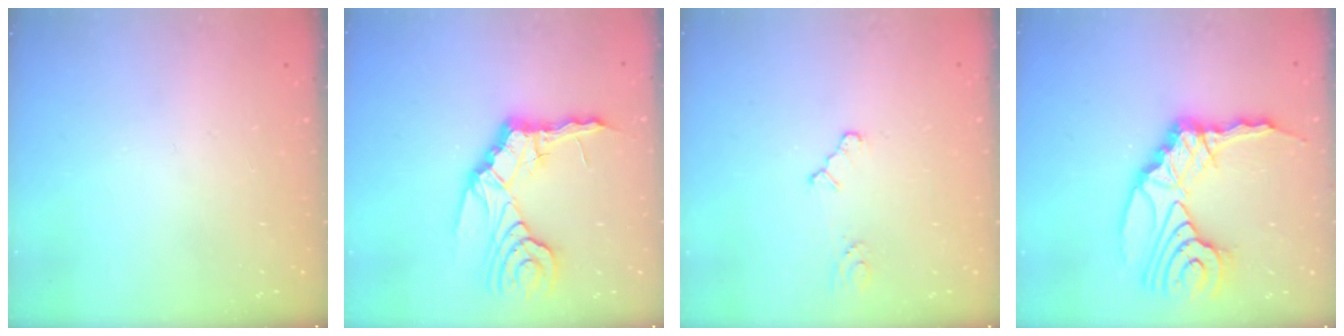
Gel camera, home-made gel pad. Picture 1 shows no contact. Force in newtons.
{"total": 14.1, "press": 14.0, "slide": 1.6}
{"total": 2.6, "press": 2.6, "slide": 0.4}
{"total": 20.4, "press": 20.2, "slide": 2.7}